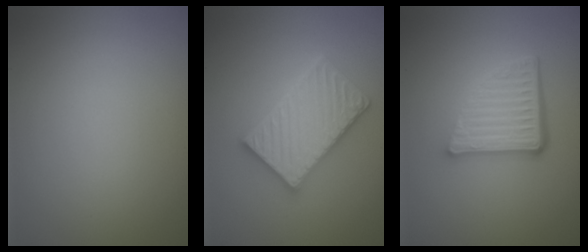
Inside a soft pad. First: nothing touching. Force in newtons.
{"total": 5.5, "press": 5.5, "slide": 0.9}
{"total": 5.2, "press": 3.6, "slide": 3.7}